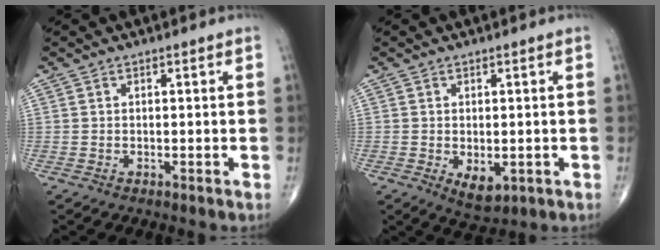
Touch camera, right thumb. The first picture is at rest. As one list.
[{"total": 4.6, "force": [-1.1, 2.6, 3.6], "torque": [-0.048, -0.009, -0.005]}]